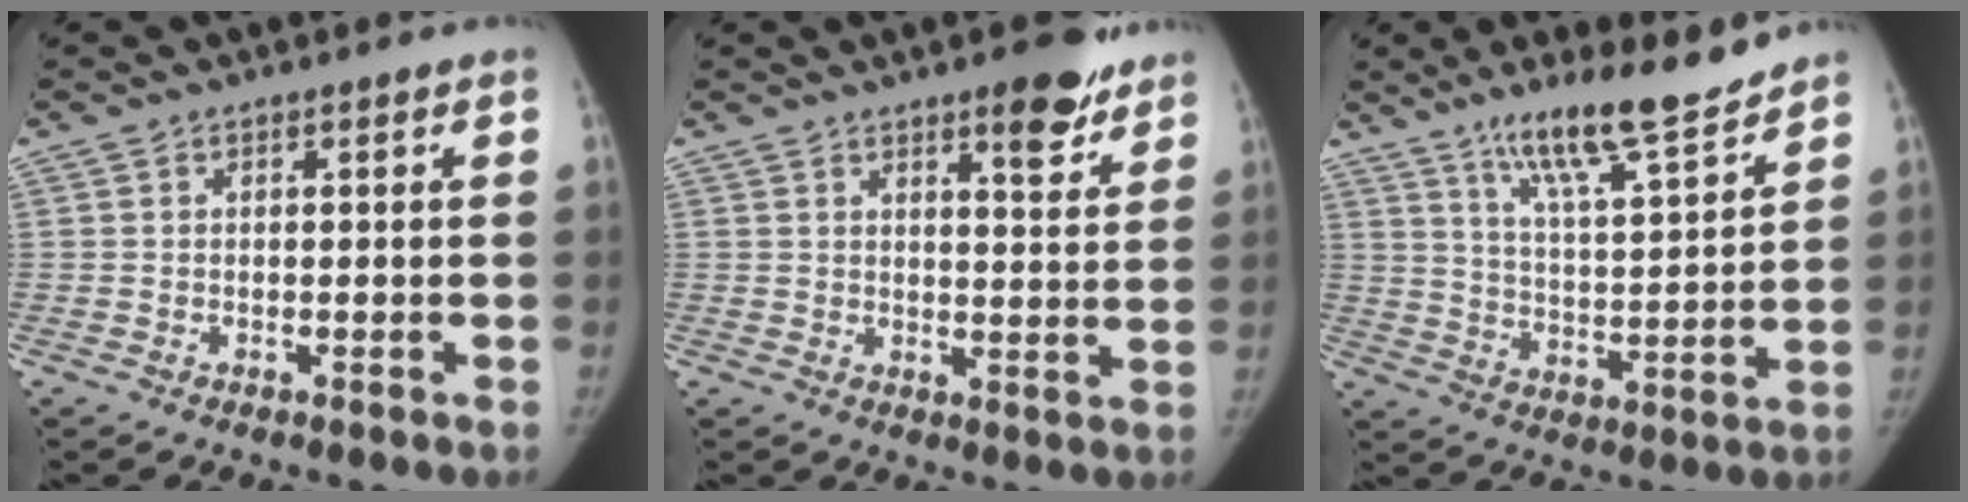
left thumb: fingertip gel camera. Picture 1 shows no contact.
{"total": 8.1, "force": [5.5, 2.5, 5.4], "torque": [-0.052, -0.033, 0.074]}
{"total": 14.0, "force": [11.0, 2.1, 8.4], "torque": [-0.124, -0.070, 0.189]}